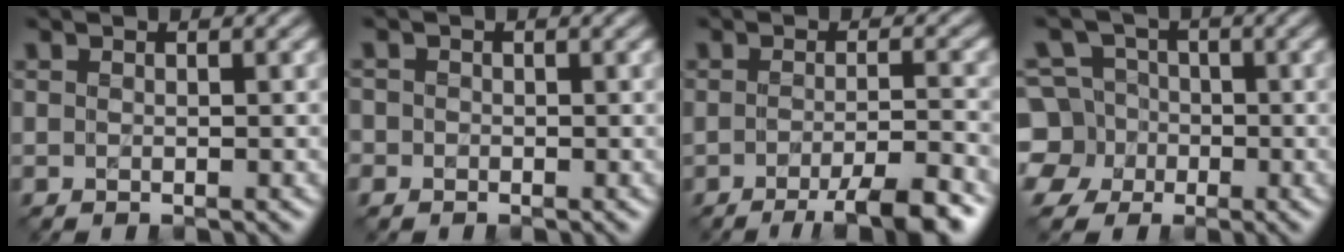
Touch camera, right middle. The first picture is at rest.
{"total": 1.5, "force": [-0.2, 1.5, 0.2], "torque": [0.011, 0.002, -0.015]}
{"total": 5.8, "force": [-3.4, 1.1, 4.5], "torque": [-0.060, -0.003, -0.052]}
{"total": 7.6, "force": [-2.0, 7.0, 2.0], "torque": [-0.048, 0.016, -0.071]}